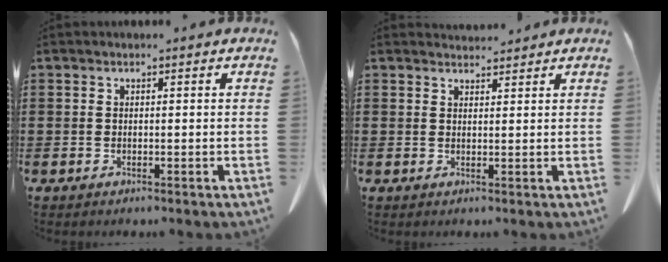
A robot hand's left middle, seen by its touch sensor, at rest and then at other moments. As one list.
[{"total": 2.0, "force": [2.0, 0.4, 0.1], "torque": [0.000, -0.005, 0.036]}]